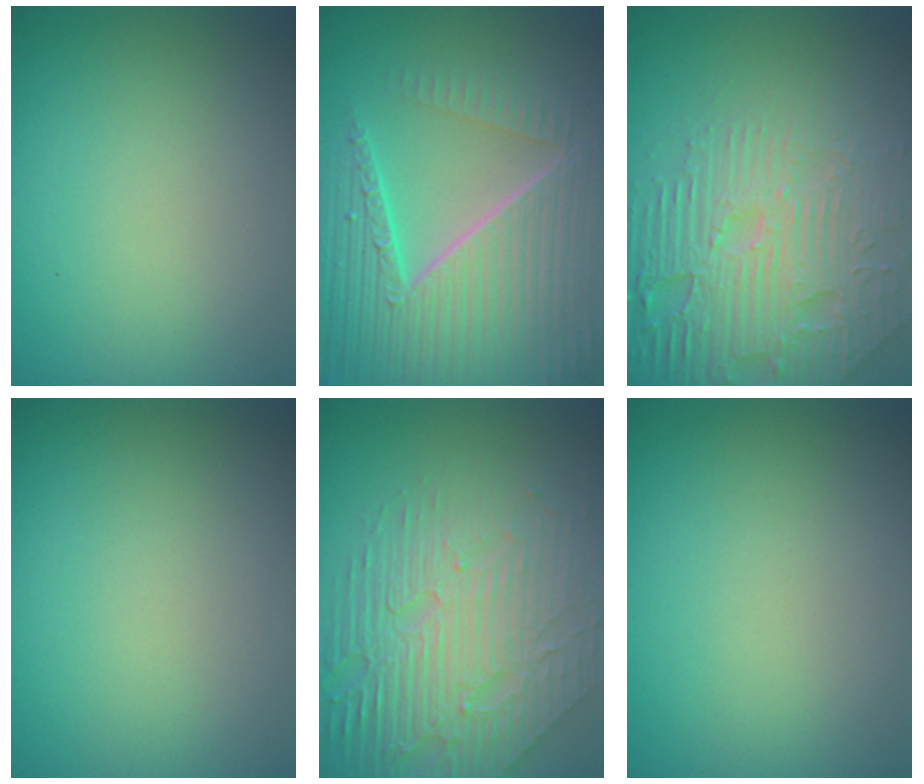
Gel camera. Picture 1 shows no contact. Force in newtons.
{"total": 10.3, "press": 6.7, "slide": 7.8}
{"total": 8.4, "press": 6.0, "slide": 5.8}
{"total": 0.0}
{"total": 7.9, "press": 5.7, "slide": 5.5}
{"total": 0.0}